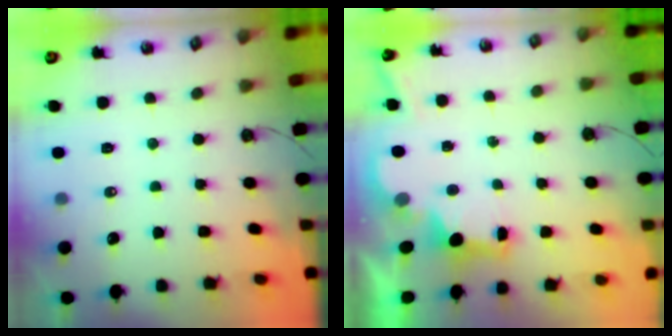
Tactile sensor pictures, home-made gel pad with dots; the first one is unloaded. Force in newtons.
{"total": 2.9, "press": 2.7, "slide": 0.9}